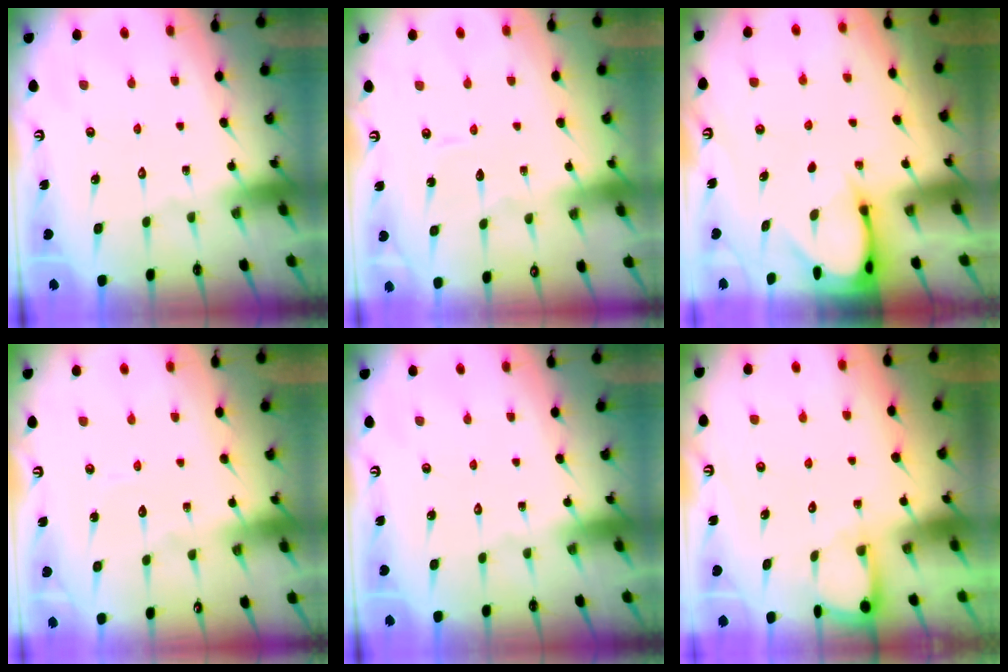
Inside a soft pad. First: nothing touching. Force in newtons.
{"total": 3.8, "press": 3.8, "slide": 0.4}
{"total": 3.5, "press": 3.4, "slide": 0.3}
{"total": 3.9, "press": 3.8, "slide": 0.4}
{"total": 0.0}
{"total": 2.8, "press": 2.8, "slide": 0.1}